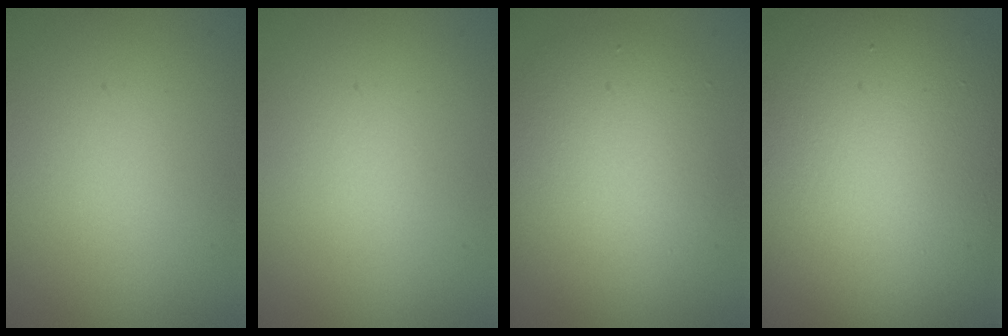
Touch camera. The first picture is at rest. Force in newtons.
{"total": 0.0}
{"total": 5.7, "press": 5.7, "slide": 0.3}
{"total": 17.2, "press": 17.2, "slide": 1.1}